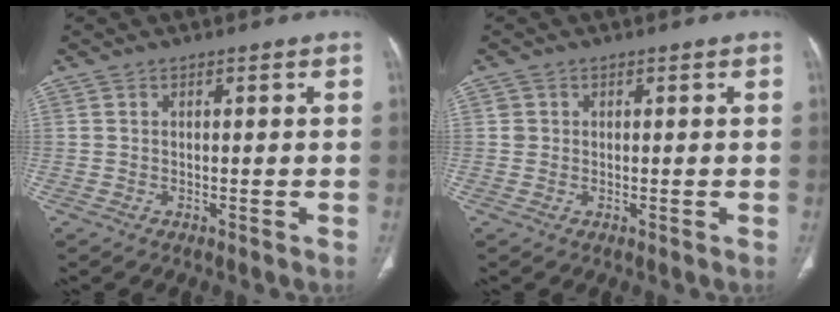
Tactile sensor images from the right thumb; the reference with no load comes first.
{"total": 1.2, "force": [0.2, 1.1, 0.1], "torque": [0.005, 0.003, 0.003]}